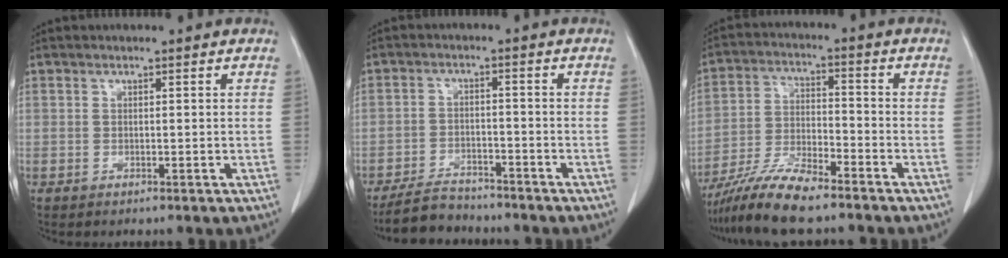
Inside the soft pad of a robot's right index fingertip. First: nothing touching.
{"total": 5.9, "force": [-5.5, 2.1, 0.9], "torque": [-0.019, -0.010, -0.098]}
{"total": 9.4, "force": [-8.0, 1.1, 4.8], "torque": [-0.088, -0.013, -0.153]}